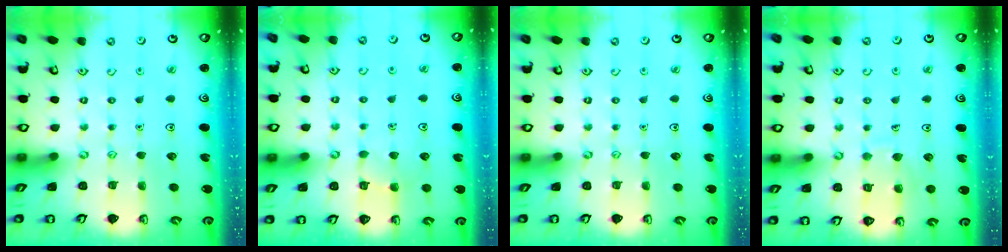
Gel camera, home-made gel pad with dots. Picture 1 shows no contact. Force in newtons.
{"total": 4.9, "press": 4.8, "slide": 0.4}
{"total": 0.0}
{"total": 7.2, "press": 7.2, "slide": 0.6}